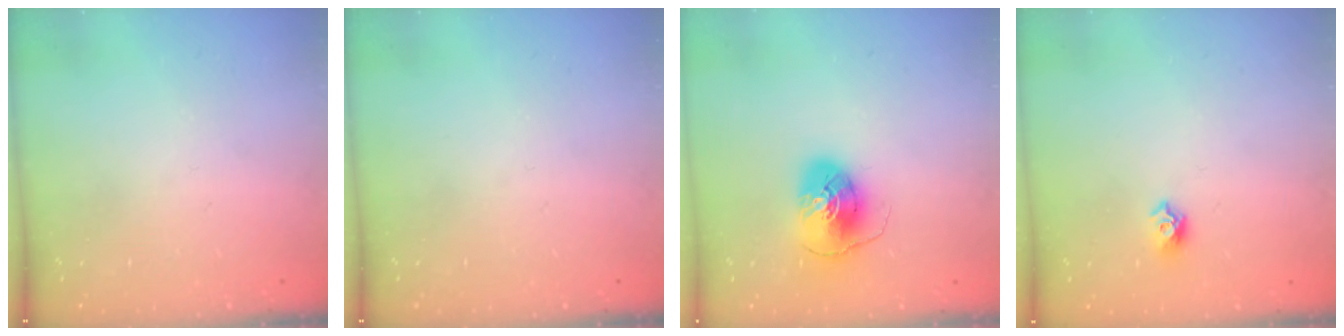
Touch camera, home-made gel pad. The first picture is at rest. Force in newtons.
{"total": 0.0}
{"total": 8.5, "press": 8.4, "slide": 1.3}
{"total": 5.4, "press": 5.3, "slide": 1.0}